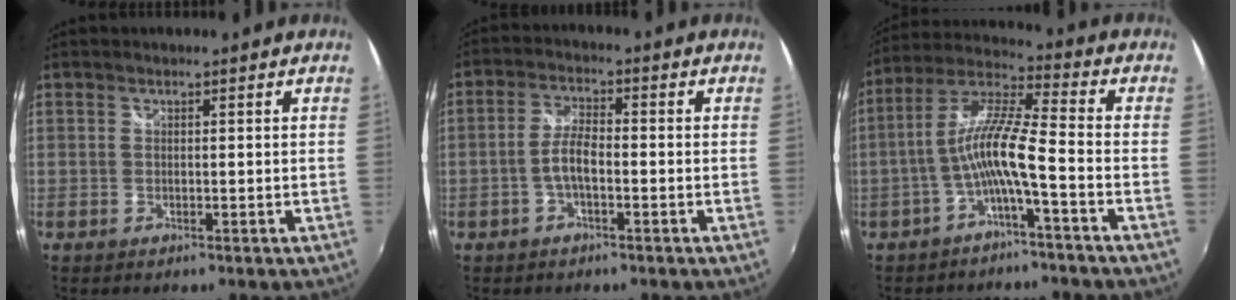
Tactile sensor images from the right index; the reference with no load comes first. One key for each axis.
{"total": 4.3, "fx": -1.6, "fy": 1.3, "fz": 3.8, "tx": -0.082, "ty": 0.010, "tz": -0.032}
{"total": 9.5, "fx": -3.4, "fy": 0.5, "fz": 8.9, "tx": -0.195, "ty": 0.016, "tz": -0.065}